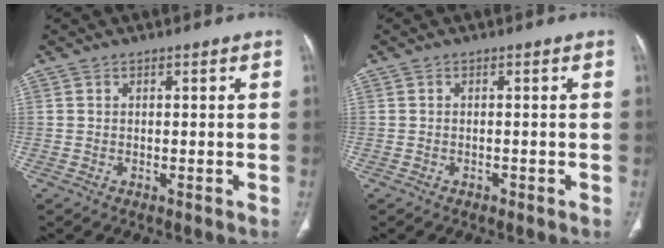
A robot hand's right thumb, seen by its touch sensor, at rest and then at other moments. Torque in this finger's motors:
{"motor_torque": [0.27, -0.49, 0.12, -0.34, 0.04]}